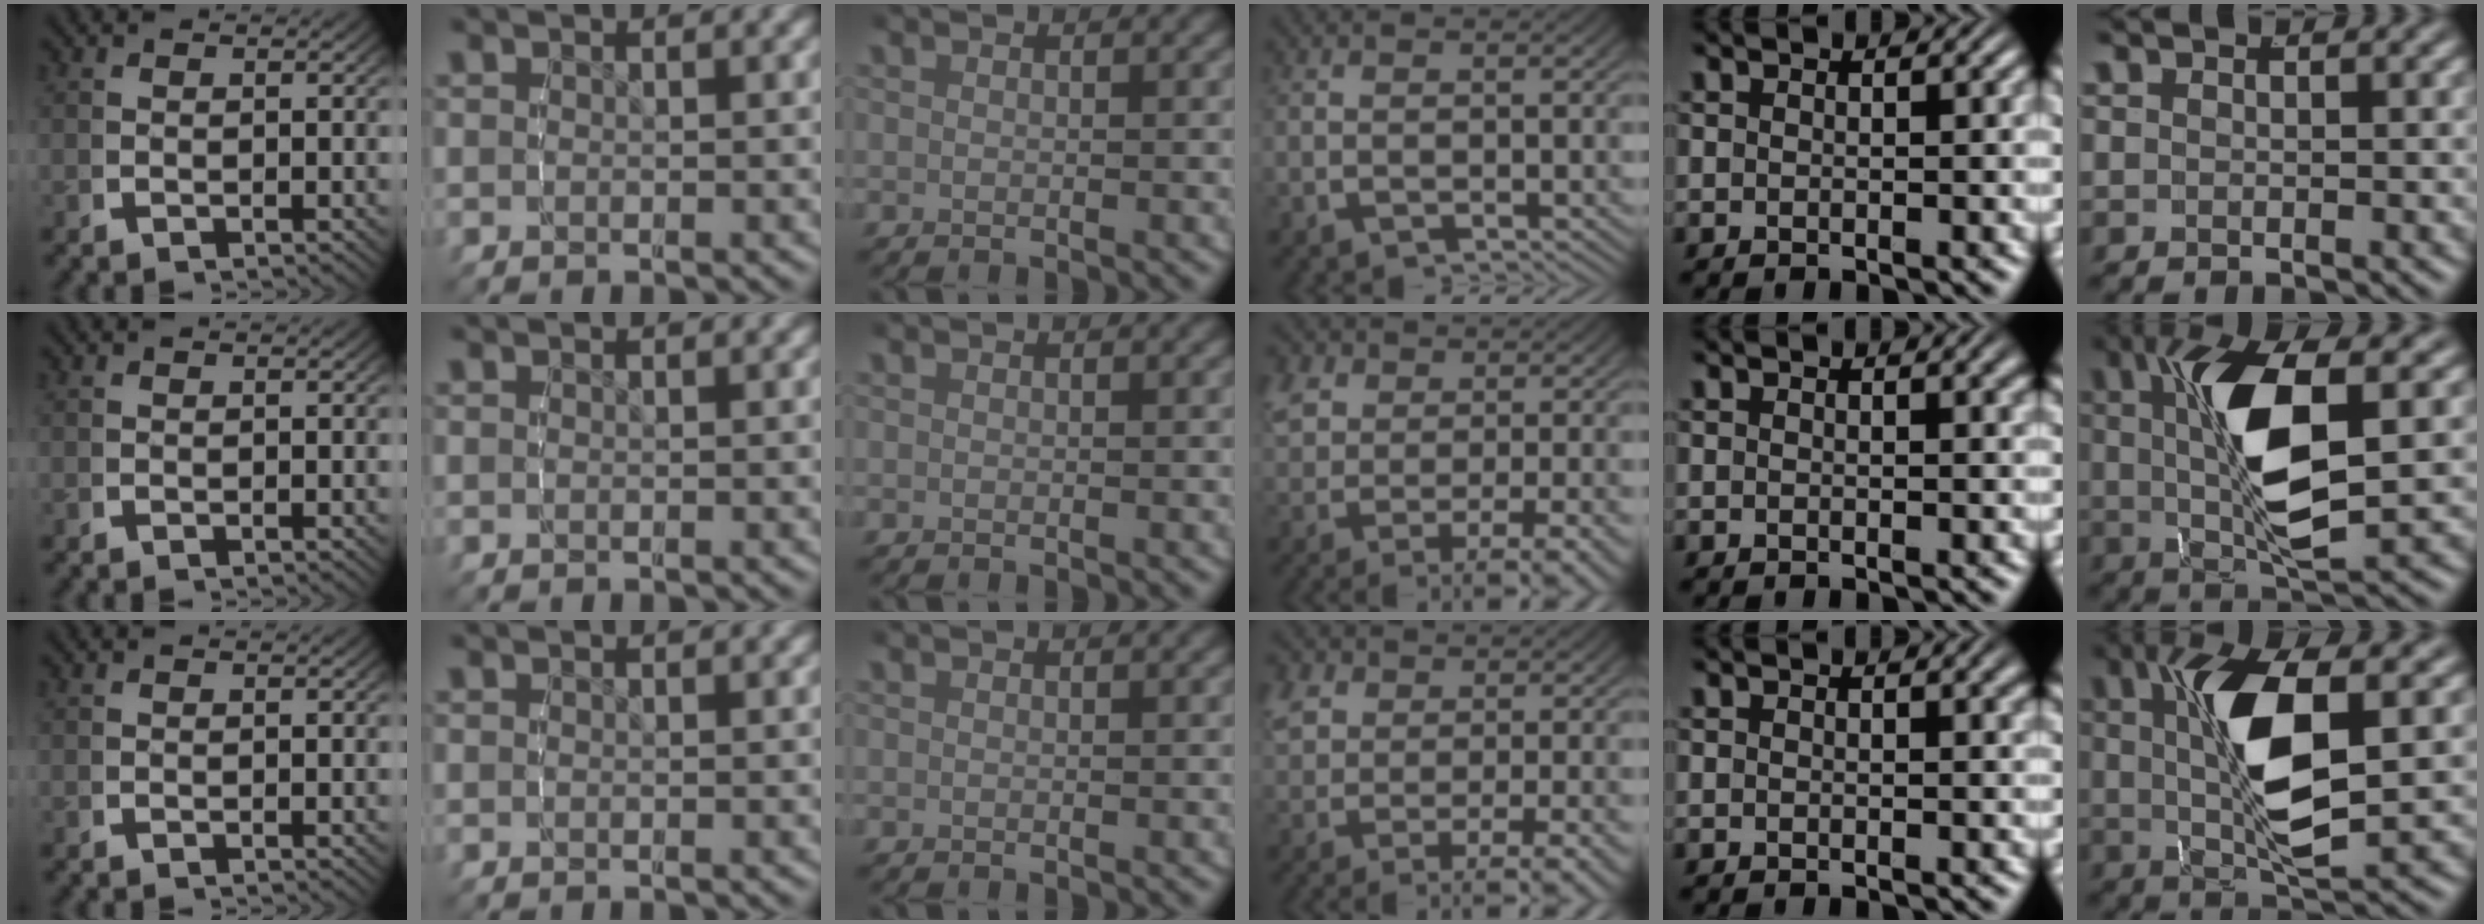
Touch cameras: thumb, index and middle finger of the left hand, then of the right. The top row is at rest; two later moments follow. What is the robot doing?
{"motion": "lift_and_place", "object": "glasses"}